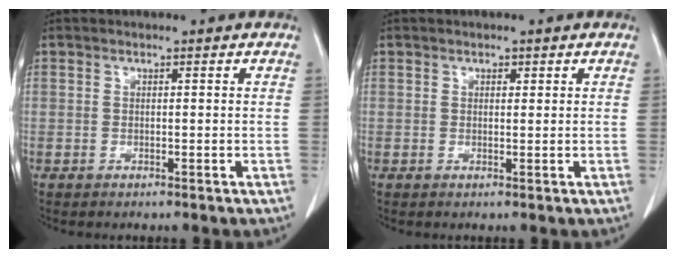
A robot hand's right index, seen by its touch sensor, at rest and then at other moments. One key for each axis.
{"total": 0.8, "fx": 0.4, "fy": 0.5, "fz": 0.4, "tx": -0.004, "ty": -0.002, "tz": 0.005}